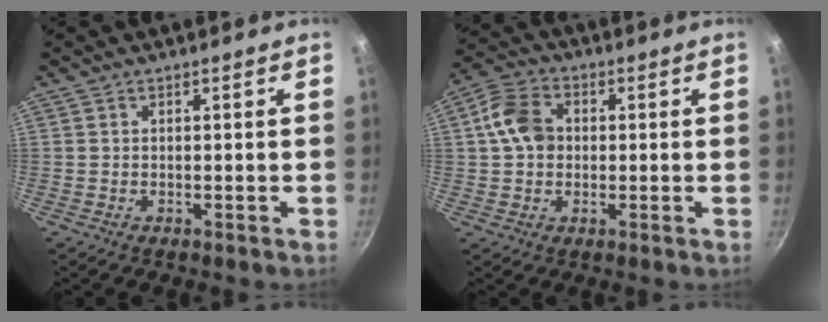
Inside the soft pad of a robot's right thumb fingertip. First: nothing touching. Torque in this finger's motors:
{"motor_torque": [-0.35, 0.66, 0.25, 0.44, 0.05]}